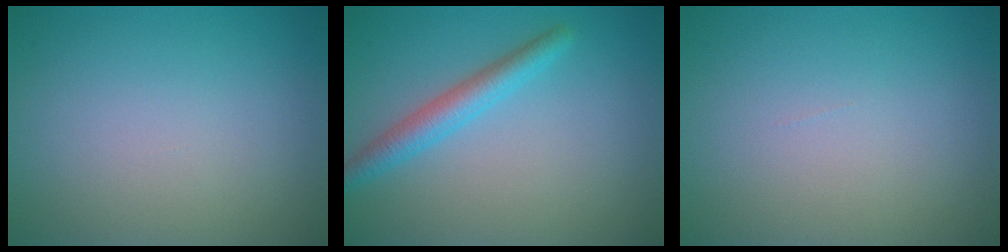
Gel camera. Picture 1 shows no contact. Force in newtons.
{"total": 2.9, "press": 2.9, "slide": 0.2}
{"total": 0.0}